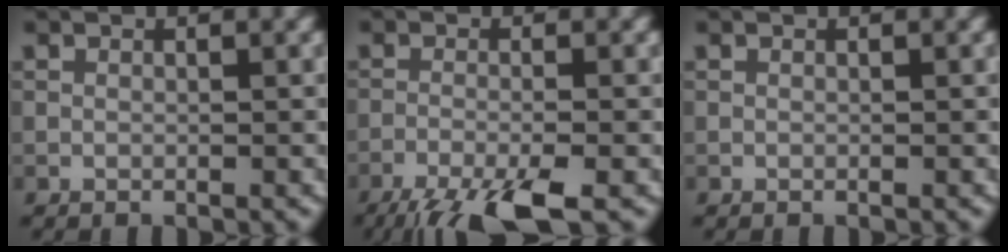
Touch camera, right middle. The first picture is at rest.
{"total": 6.9, "force": [-4.8, 1.3, 4.8], "torque": [-0.077, -0.017, -0.092]}
{"total": 0.0}